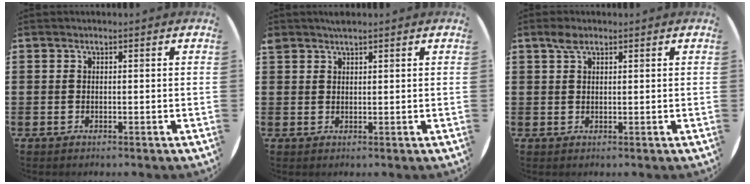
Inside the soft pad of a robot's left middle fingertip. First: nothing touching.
{"total": 1.3, "force": [1.3, 0.2, 0.1], "torque": [-0.004, 0.001, 0.025]}
{"total": 1.9, "force": [1.3, 0.9, 1.1], "torque": [-0.016, 0.001, 0.021]}